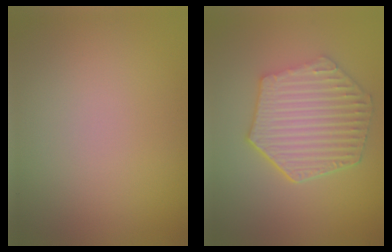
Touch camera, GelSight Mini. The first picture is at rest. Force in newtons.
{"total": 6.4, "press": 4.8, "slide": 4.2}